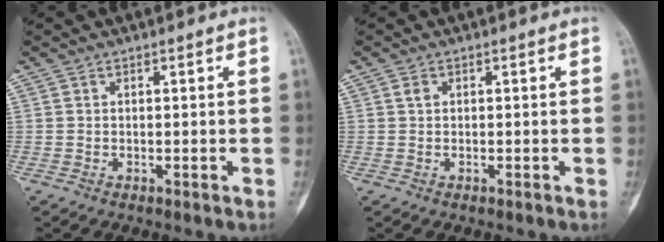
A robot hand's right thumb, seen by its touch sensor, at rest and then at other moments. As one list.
[{"total": 0.9, "force": [0.1, 0.7, 0.6], "torque": [-0.008, 0.002, 0.001]}]